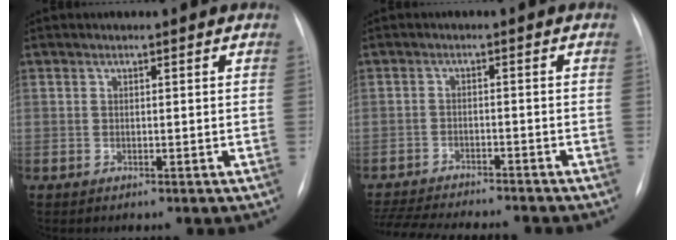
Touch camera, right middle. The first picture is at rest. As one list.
[{"total": 14.9, "force": [-13.5, 2.5, 5.8], "torque": [-0.122, -0.015, -0.193]}]